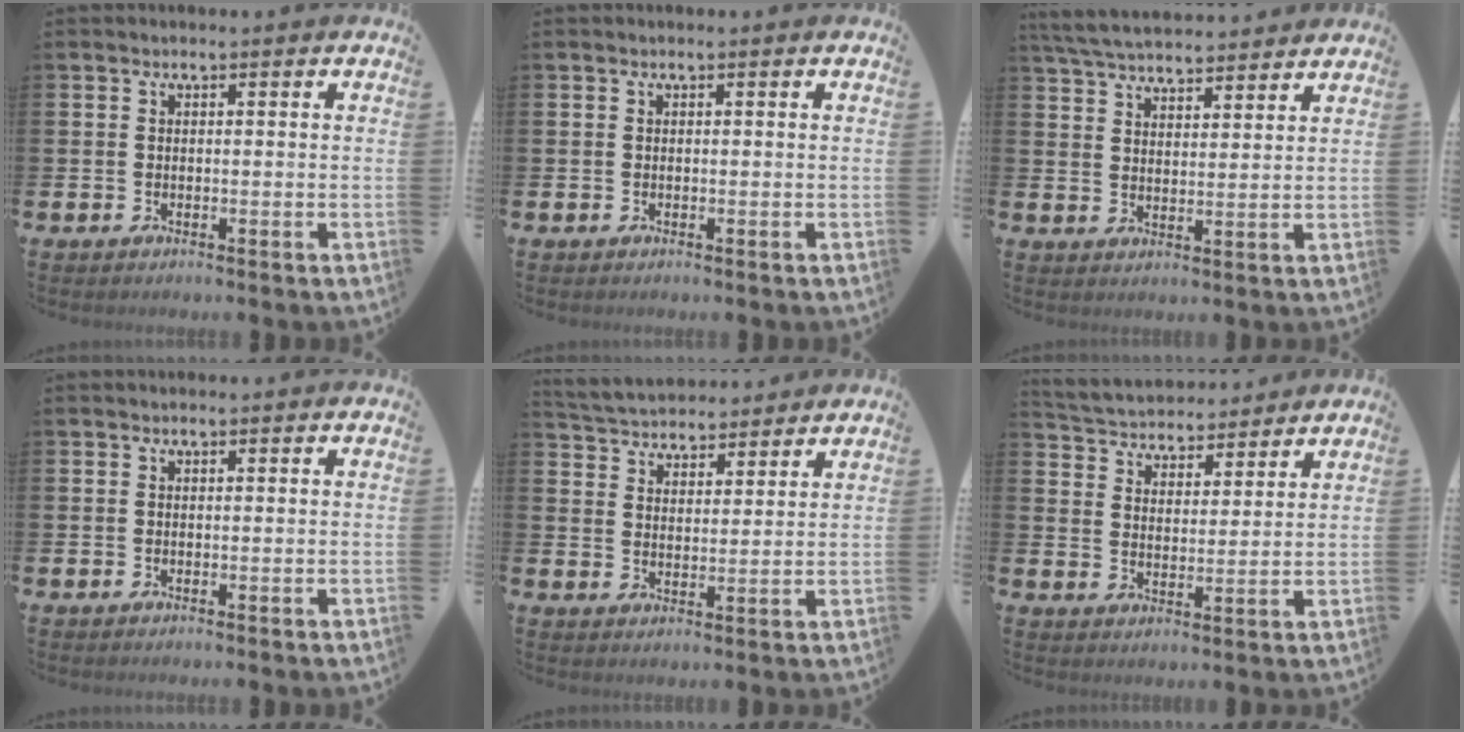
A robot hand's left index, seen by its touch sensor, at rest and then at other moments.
{"total": 0.0}
{"total": 5.4, "force": [5.3, 0.7, 0.8], "torque": [-0.040, -0.026, 0.096]}
{"total": 0.0}
{"total": 4.7, "force": [4.6, 1.2, -0.1], "torque": [-0.023, -0.027, 0.082]}
{"total": 4.5, "force": [4.3, 1.3, -0.2], "torque": [-0.023, -0.032, 0.073]}